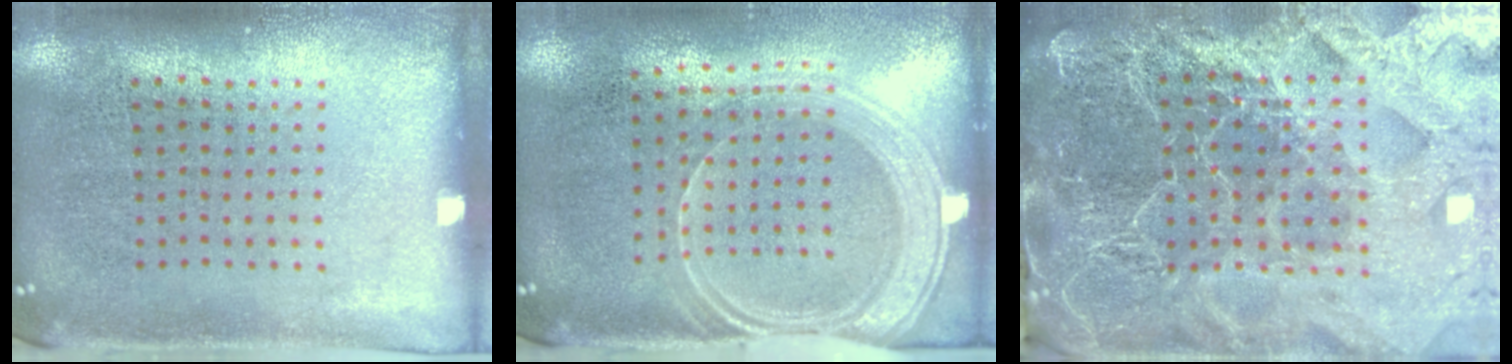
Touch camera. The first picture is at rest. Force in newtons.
{"total": 1.8, "press": 1.5, "slide": 0.9}
{"total": 6.3, "press": 5.4, "slide": 3.2}